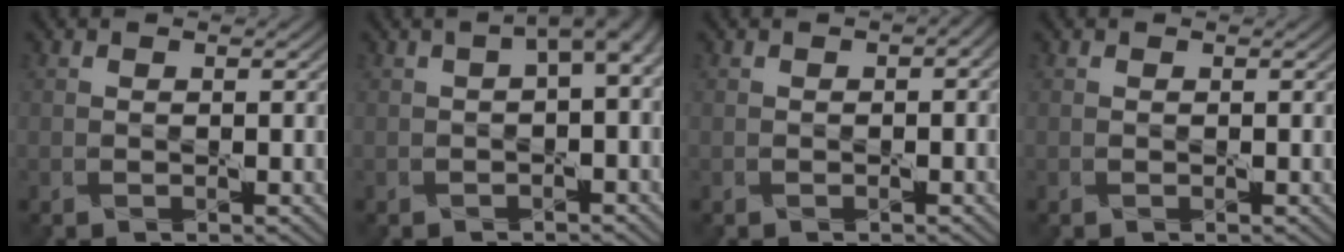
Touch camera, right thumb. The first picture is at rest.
{"total": 3.8, "force": [0.6, 1.3, 3.5], "torque": [-0.044, 0.011, 0.009]}
{"total": 1.7, "force": [0.1, 0.9, 1.5], "torque": [-0.019, 0.003, 0.004]}
{"total": 0.0}